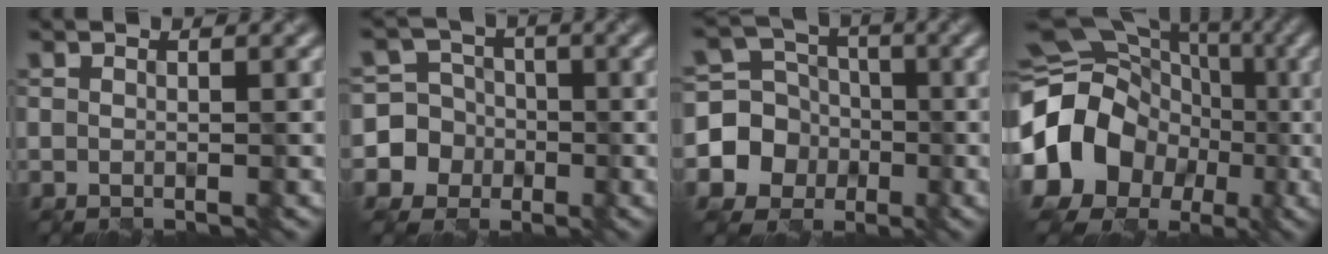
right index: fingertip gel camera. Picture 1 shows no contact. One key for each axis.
{"total": 7.5, "fx": -1.9, "fy": 7.2, "fz": 0.6, "tx": -0.007, "ty": 0.015, "tz": -0.061}
{"total": 6.2, "fx": -1.6, "fy": 5.8, "fz": 1.5, "tx": -0.014, "ty": -0.004, "tz": -0.059}
{"total": 16.8, "fx": -2.3, "fy": 14.9, "fz": 7.4, "tx": -0.165, "ty": -0.008, "tz": -0.068}